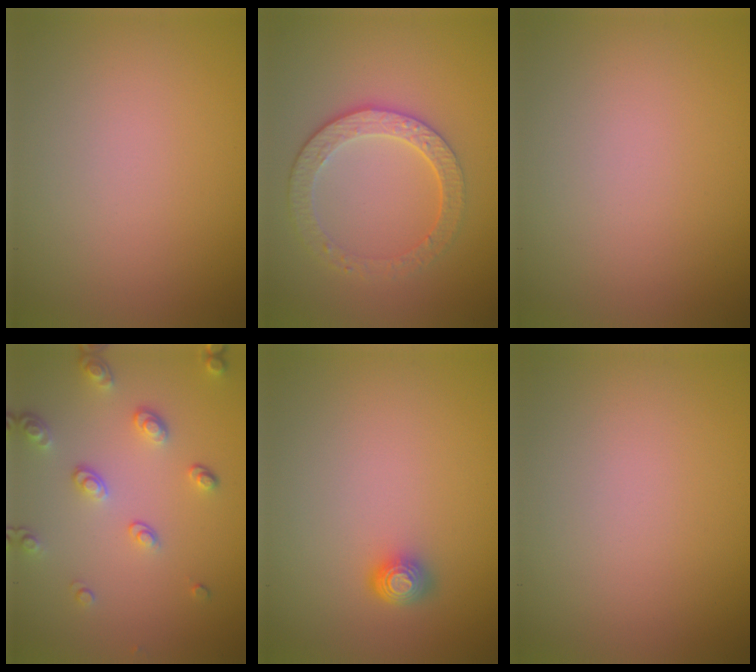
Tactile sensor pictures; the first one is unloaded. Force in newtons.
{"total": 3.8, "press": 3.2, "slide": 2.1}
{"total": 0.0}
{"total": 3.3, "press": 2.6, "slide": 2.1}
{"total": 1.6, "press": 1.2, "slide": 1.0}
{"total": 0.0}